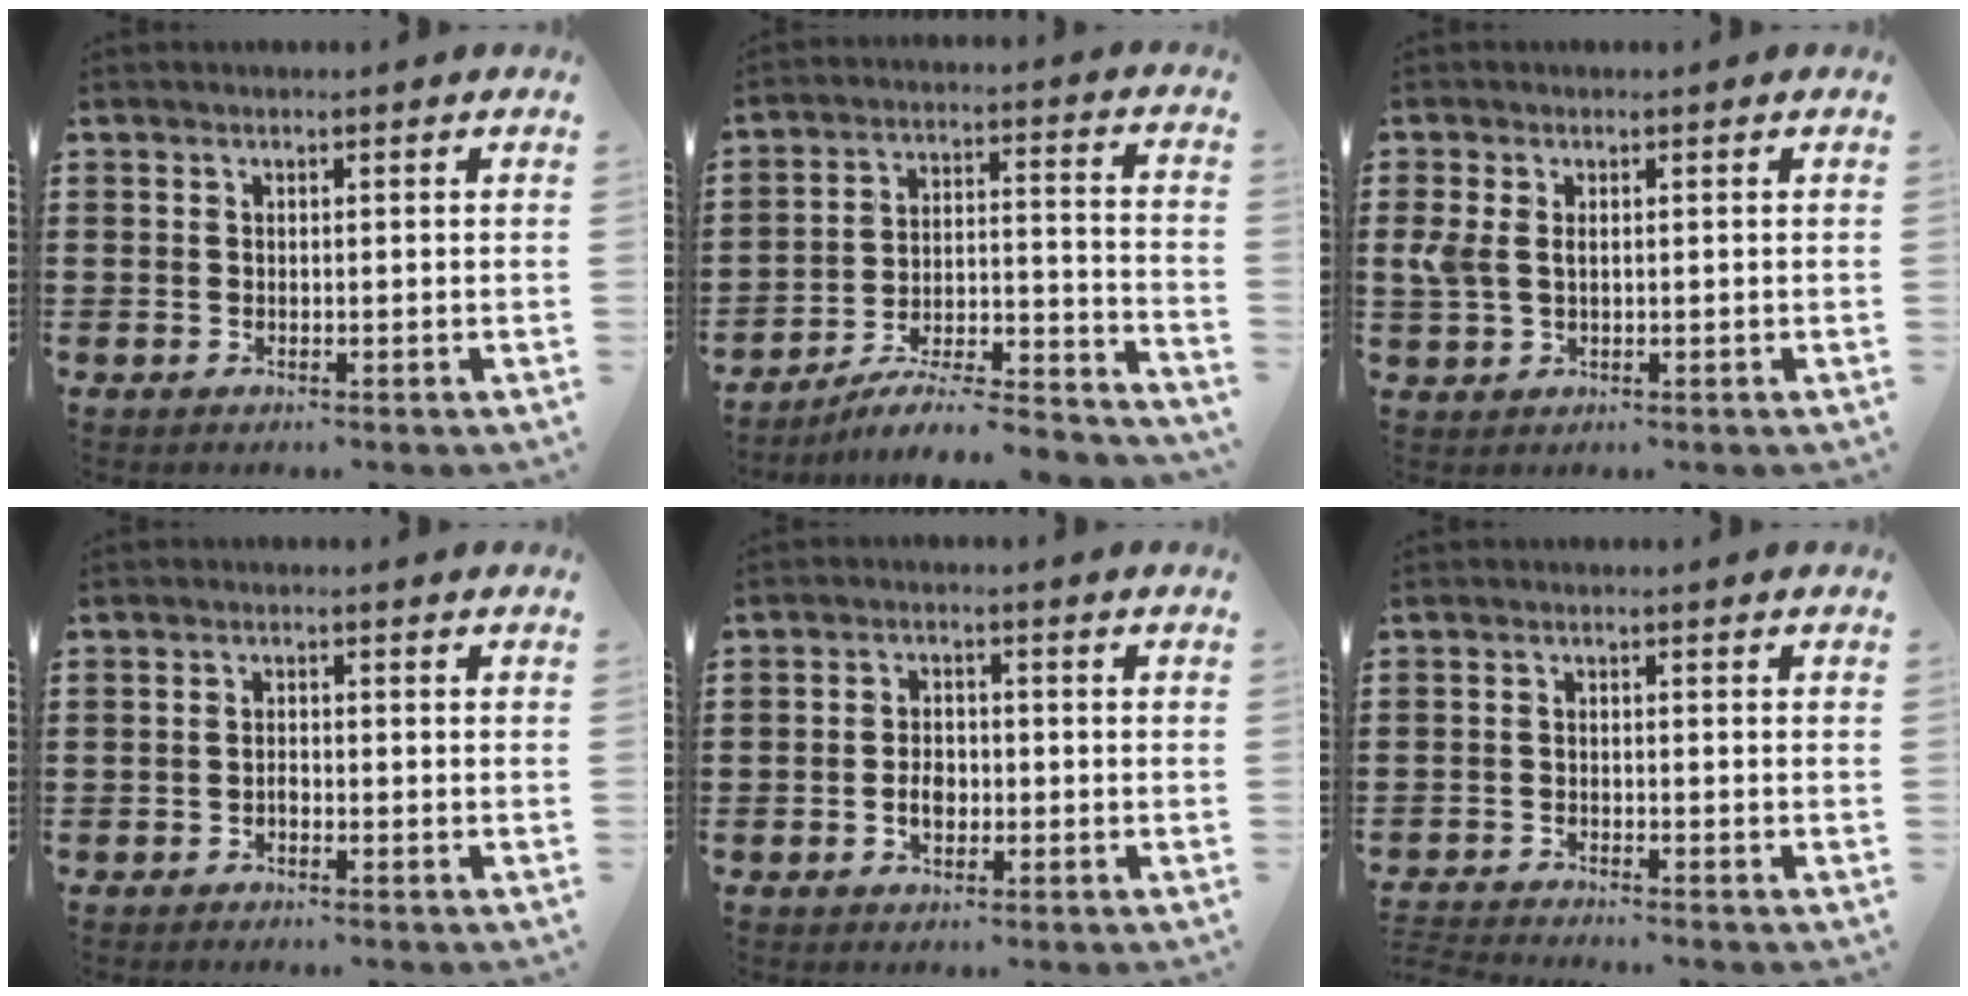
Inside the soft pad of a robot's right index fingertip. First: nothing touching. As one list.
[{"total": 6.3, "force": [-5.6, 0.9, 2.8], "torque": [-0.040, -0.004, -0.111]}, {"total": 2.9, "force": [0.6, 1.7, 2.3], "torque": [-0.065, 0.001, 0.006]}, {"total": 1.0, "force": [-0.7, 0.5, 0.5], "torque": [-0.011, -0.003, -0.013]}, {"total": 3.0, "force": [-0.9, 1.9, 2.1], "torque": [-0.034, -0.002, -0.018]}, {"total": 1.9, "force": [-1.9, -0.1, -0.1], "torque": [-0.001, 0.001, -0.041]}]